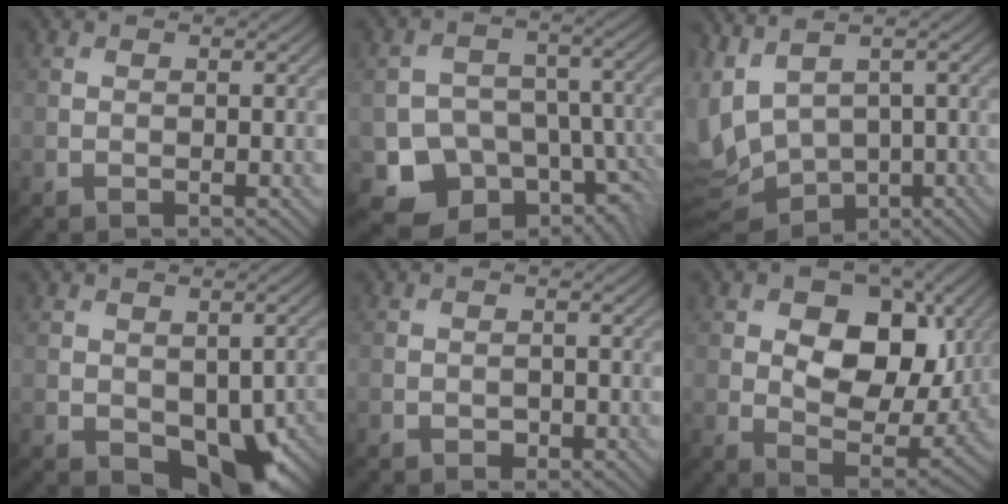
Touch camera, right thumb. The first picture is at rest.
{"total": 11.1, "force": [-5.4, 8.2, 5.3], "torque": [-0.089, -0.037, -0.081]}
{"total": 8.3, "force": [-0.2, 5.2, 6.6], "torque": [-0.181, -0.012, 0.018]}
{"total": 9.7, "force": [-2.8, 6.2, 6.9], "torque": [-0.104, -0.044, -0.021]}
{"total": 0.8, "force": [-0.4, 0.6, 0.4], "torque": [-0.004, -0.002, -0.008]}
{"total": 11.1, "force": [2.7, 7.0, 8.2], "torque": [-0.141, -0.010, 0.042]}